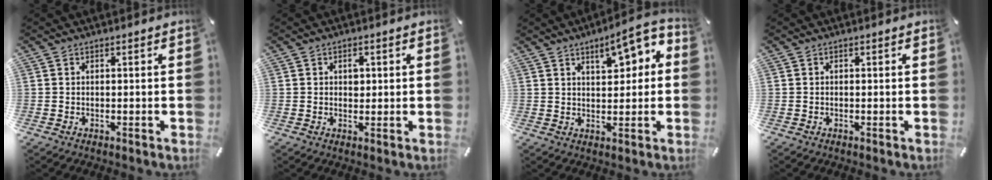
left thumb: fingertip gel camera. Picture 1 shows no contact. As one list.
[{"total": 2.3, "force": [0.5, 1.7, 1.5], "torque": [-0.008, -0.002, 0.001]}, {"total": 8.5, "force": [4.1, 4.2, 6.2], "torque": [-0.072, -0.021, 0.062]}, {"total": 0.0}]